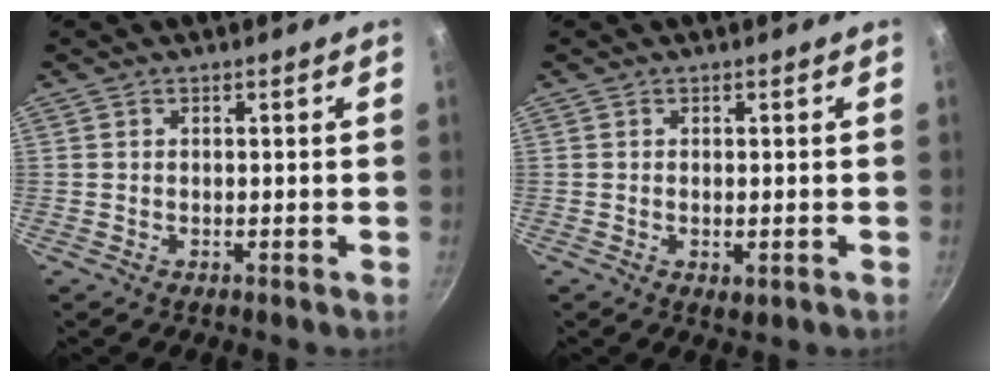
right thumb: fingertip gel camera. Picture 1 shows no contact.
{"total": 2.0, "force": [-0.5, 0.9, 1.8], "torque": [-0.028, -0.007, -0.005]}